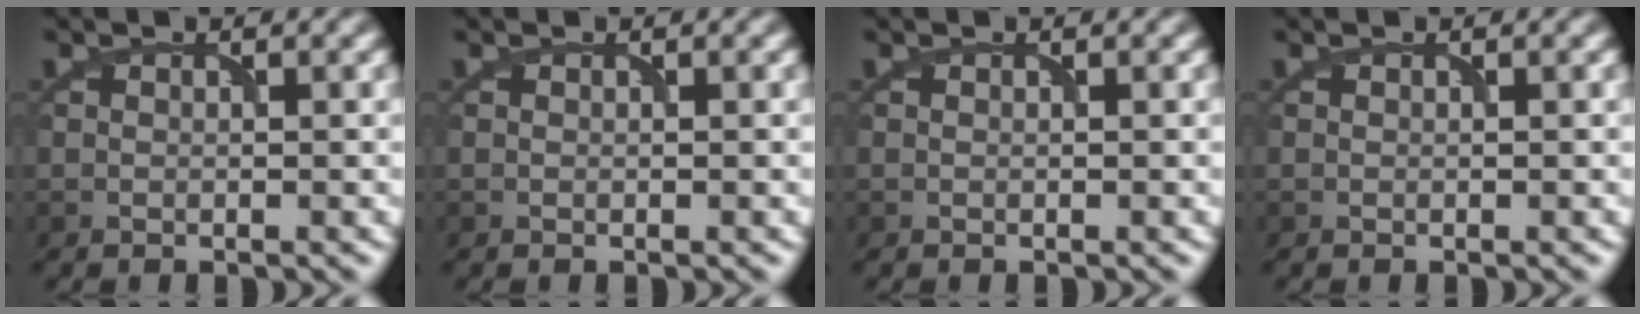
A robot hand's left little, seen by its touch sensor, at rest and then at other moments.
{"total": 0.0}
{"total": 0.0}
{"total": 0.0}